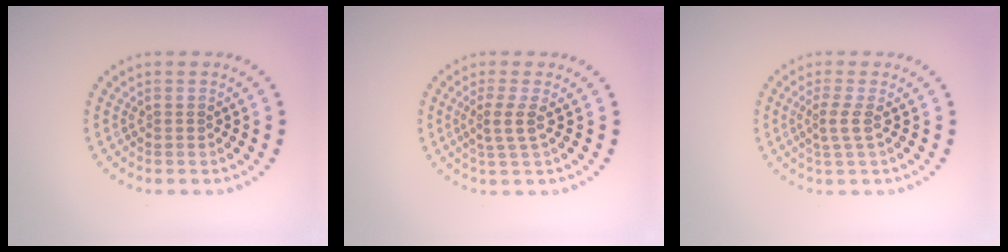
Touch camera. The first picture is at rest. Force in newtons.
{"total": 2.1, "press": 1.6, "slide": 1.4}
{"total": 1.8, "press": 1.3, "slide": 1.2}